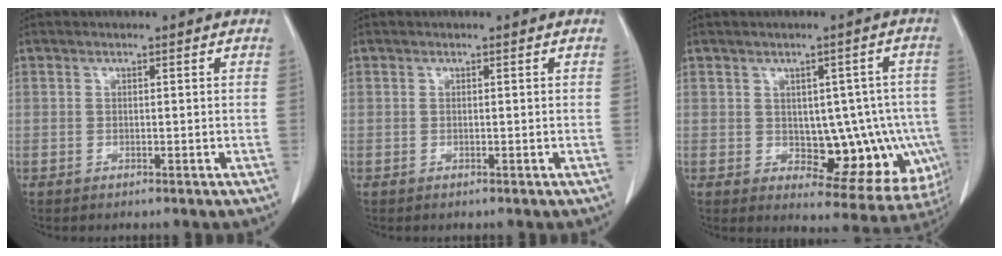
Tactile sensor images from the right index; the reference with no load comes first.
{"total": 0.0}
{"total": 12.2, "force": [-1.6, 7.0, 9.9], "torque": [-0.097, 0.021, 0.002]}